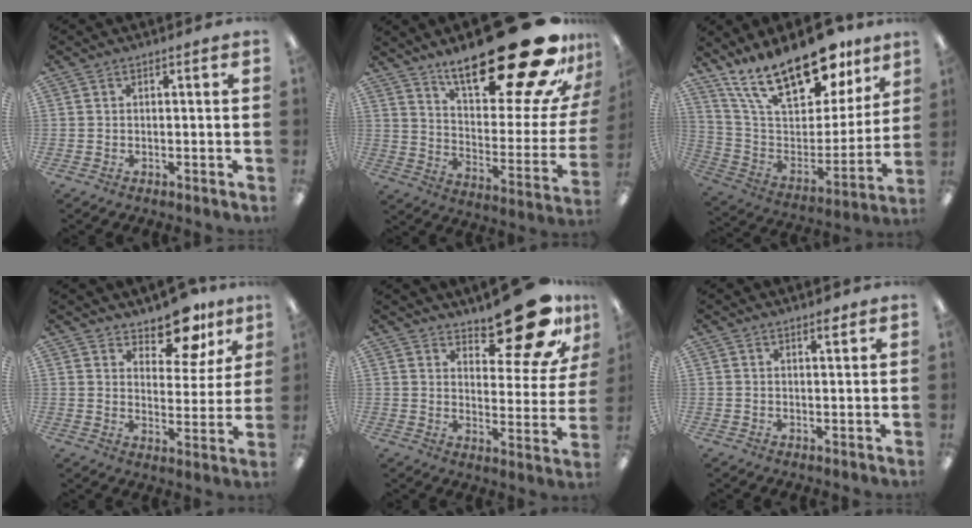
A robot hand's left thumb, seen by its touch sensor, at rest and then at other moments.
{"total": 32.0, "force": [21.2, 10.3, 21.6], "torque": [-0.261, -0.159, 0.351]}
{"total": 24.7, "force": [17.9, 10.0, 13.8], "torque": [-0.231, -0.114, 0.310]}
{"total": 11.9, "force": [9.8, 4.9, 4.6], "torque": [-0.062, -0.067, 0.178]}
{"total": 18.1, "force": [14.3, 6.2, 9.4], "torque": [-0.117, -0.108, 0.237]}
{"total": 2.1, "force": [1.8, 0.5, 1.0], "torque": [-0.006, -0.008, 0.029]}